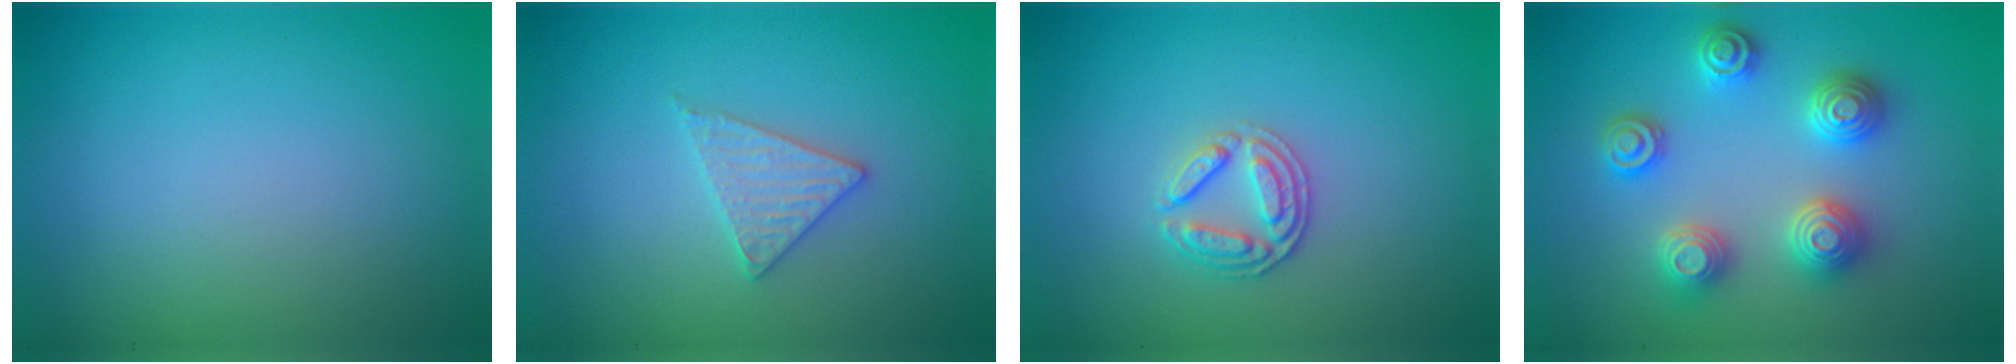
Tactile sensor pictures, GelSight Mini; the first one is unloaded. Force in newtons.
{"total": 2.4, "press": 2.4, "slide": 0.3}
{"total": 2.7, "press": 2.5, "slide": 0.8}
{"total": 4.7, "press": 4.6, "slide": 0.8}